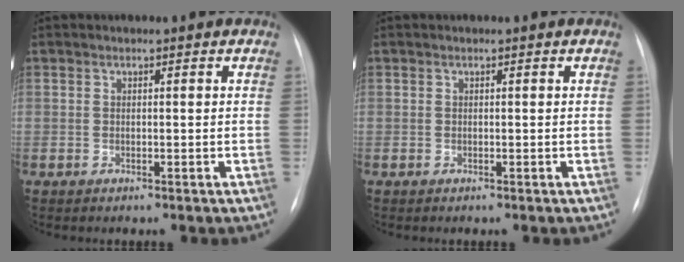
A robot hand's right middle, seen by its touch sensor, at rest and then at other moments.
{"total": 0.0}